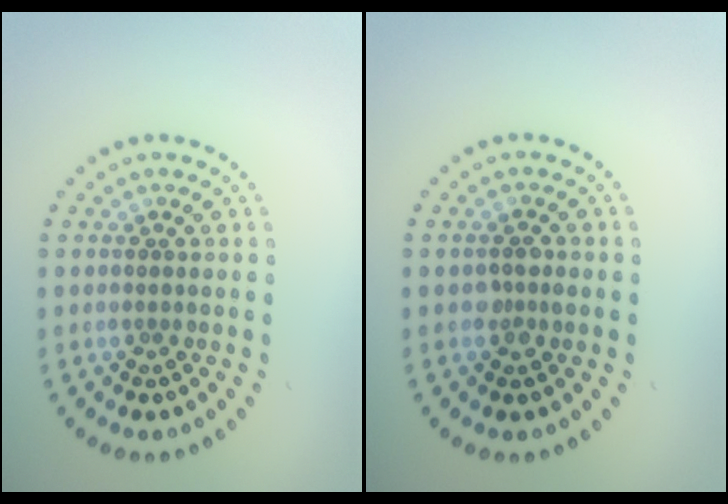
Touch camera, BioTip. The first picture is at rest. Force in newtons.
{"total": 1.1, "press": 1.1, "slide": 0.2}